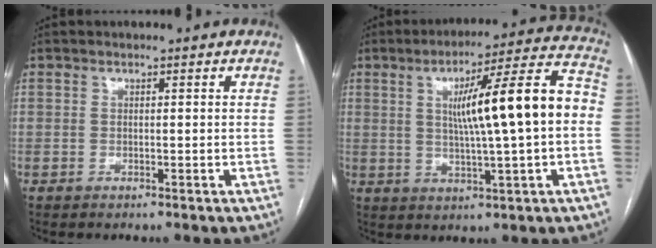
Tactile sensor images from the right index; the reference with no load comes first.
{"total": 15.6, "force": [0.9, 0.6, 15.5], "torque": [-0.235, 0.026, 0.015]}